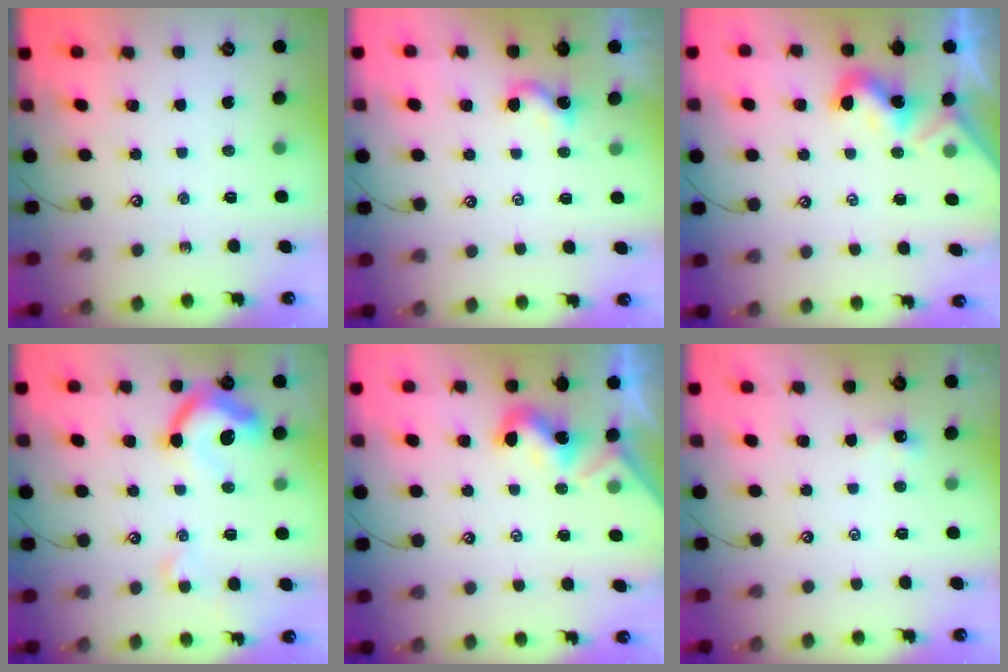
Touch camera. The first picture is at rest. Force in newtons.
{"total": 1.5, "press": 1.5, "slide": 0.2}
{"total": 1.7, "press": 1.6, "slide": 0.4}
{"total": 9.4, "press": 9.3, "slide": 1.6}
{"total": 1.7, "press": 1.6, "slide": 0.4}
{"total": 2.3, "press": 2.3, "slide": 0.2}